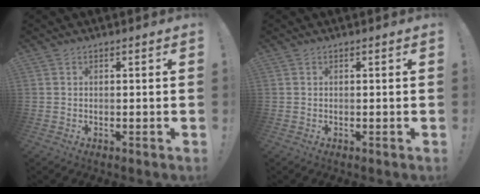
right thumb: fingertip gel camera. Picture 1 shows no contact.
{"total": 0.0}